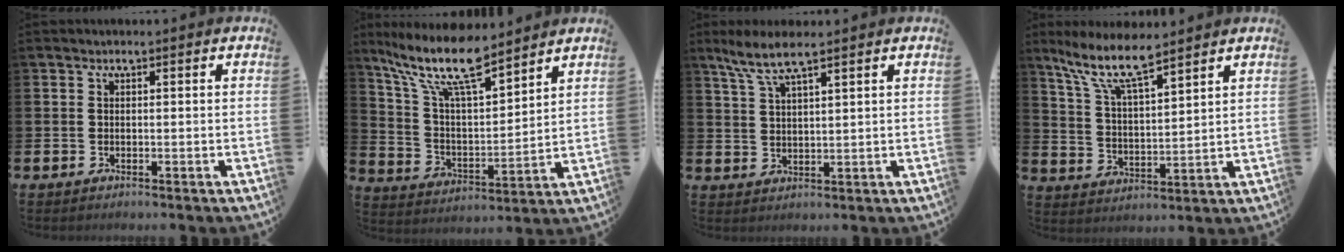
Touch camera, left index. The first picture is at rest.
{"total": 12.1, "force": [10.1, 2.5, 6.1], "torque": [-0.150, -0.054, 0.175]}
{"total": 6.0, "force": [4.7, 1.0, 3.6], "torque": [-0.086, -0.005, 0.084]}
{"total": 9.1, "force": [7.4, 2.0, 5.0], "torque": [-0.117, -0.028, 0.130]}